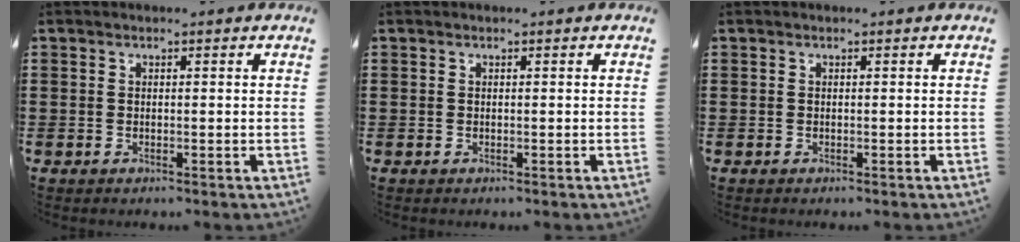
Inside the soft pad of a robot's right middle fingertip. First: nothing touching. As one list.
[{"total": 0.0}, {"total": 0.0}]